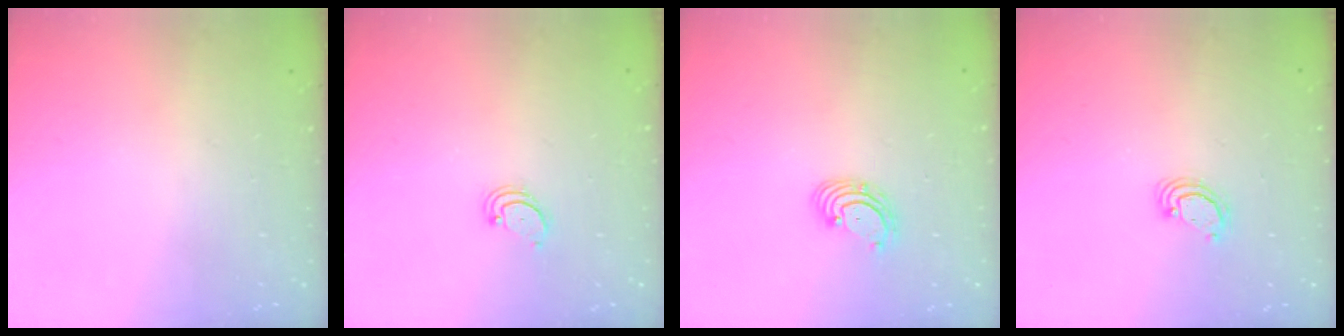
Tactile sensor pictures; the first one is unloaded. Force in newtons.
{"total": 2.6, "press": 2.5, "slide": 0.5}
{"total": 2.9, "press": 2.9, "slide": 0.3}
{"total": 2.3, "press": 2.3, "slide": 0.3}